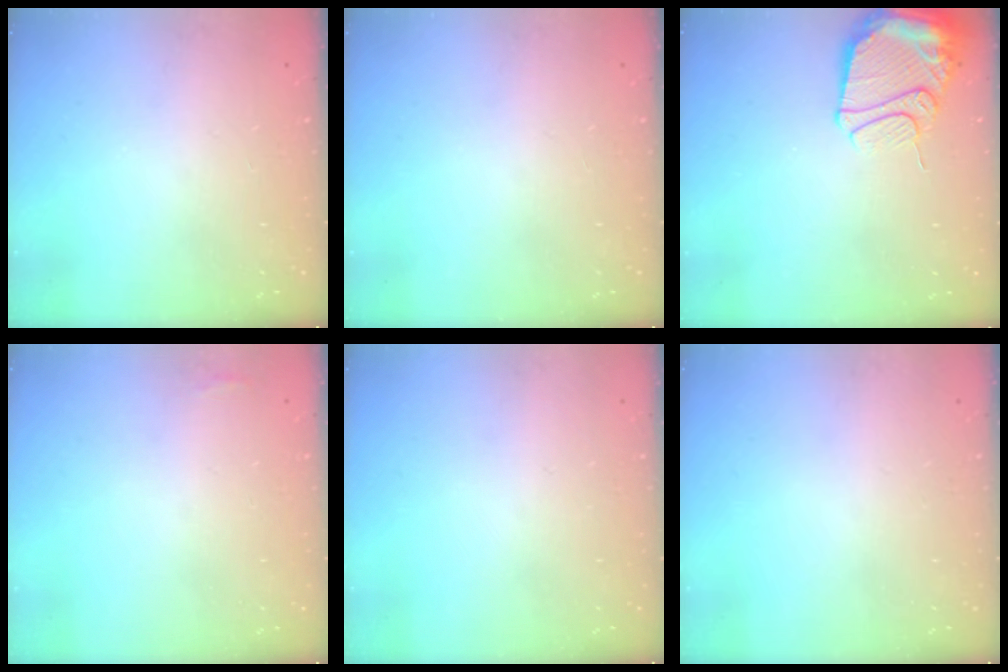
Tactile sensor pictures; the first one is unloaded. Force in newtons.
{"total": 0.0}
{"total": 13.4, "press": 13.3, "slide": 1.6}
{"total": 3.5, "press": 3.3, "slide": 1.3}
{"total": 0.0}
{"total": 0.0}